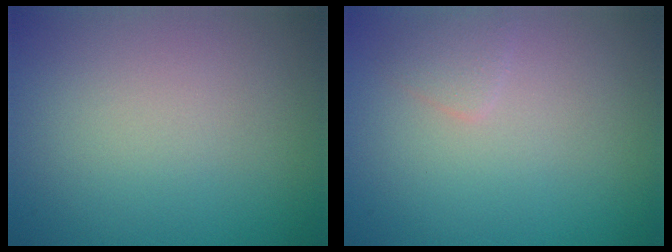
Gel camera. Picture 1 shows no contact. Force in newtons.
{"total": 1.1, "press": 1.1, "slide": 0.1}